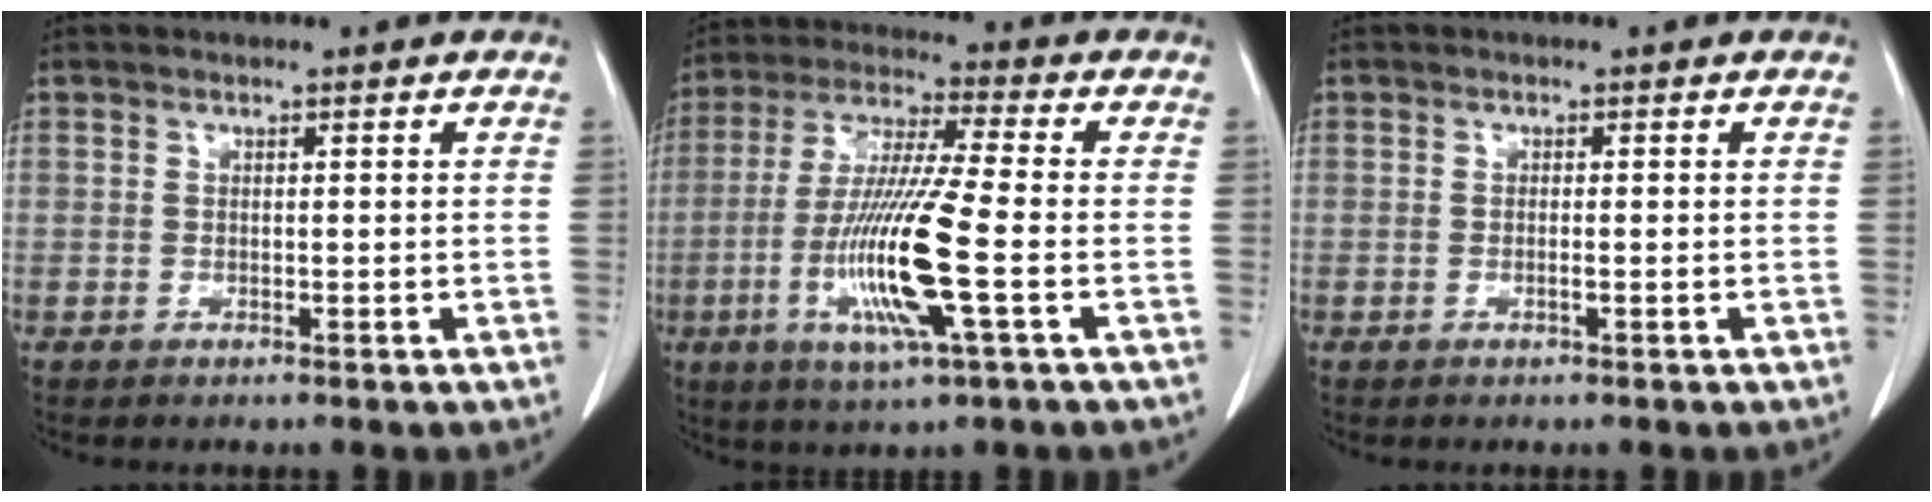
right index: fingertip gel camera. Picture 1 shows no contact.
{"total": 14.6, "force": [-3.7, 0.3, 14.1], "torque": [-0.291, -0.018, -0.074]}
{"total": 0.7, "force": [-0.2, 0.0, 0.7], "torque": [-0.016, -0.001, -0.003]}